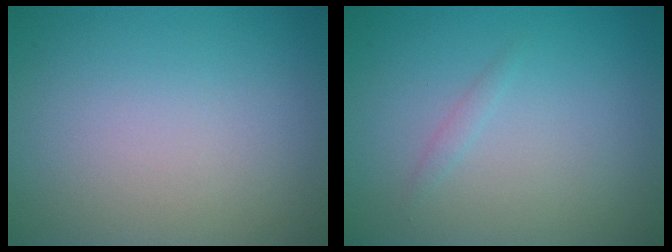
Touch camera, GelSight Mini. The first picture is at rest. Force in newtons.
{"total": 0.7, "press": 0.7, "slide": 0.0}